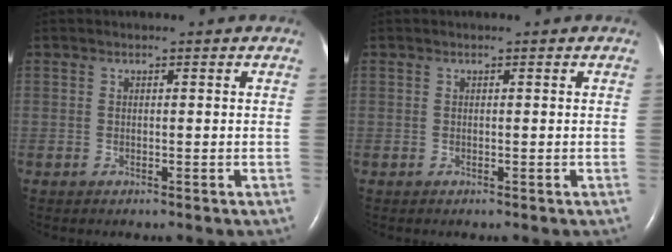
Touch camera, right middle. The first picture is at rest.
{"total": 0.0}